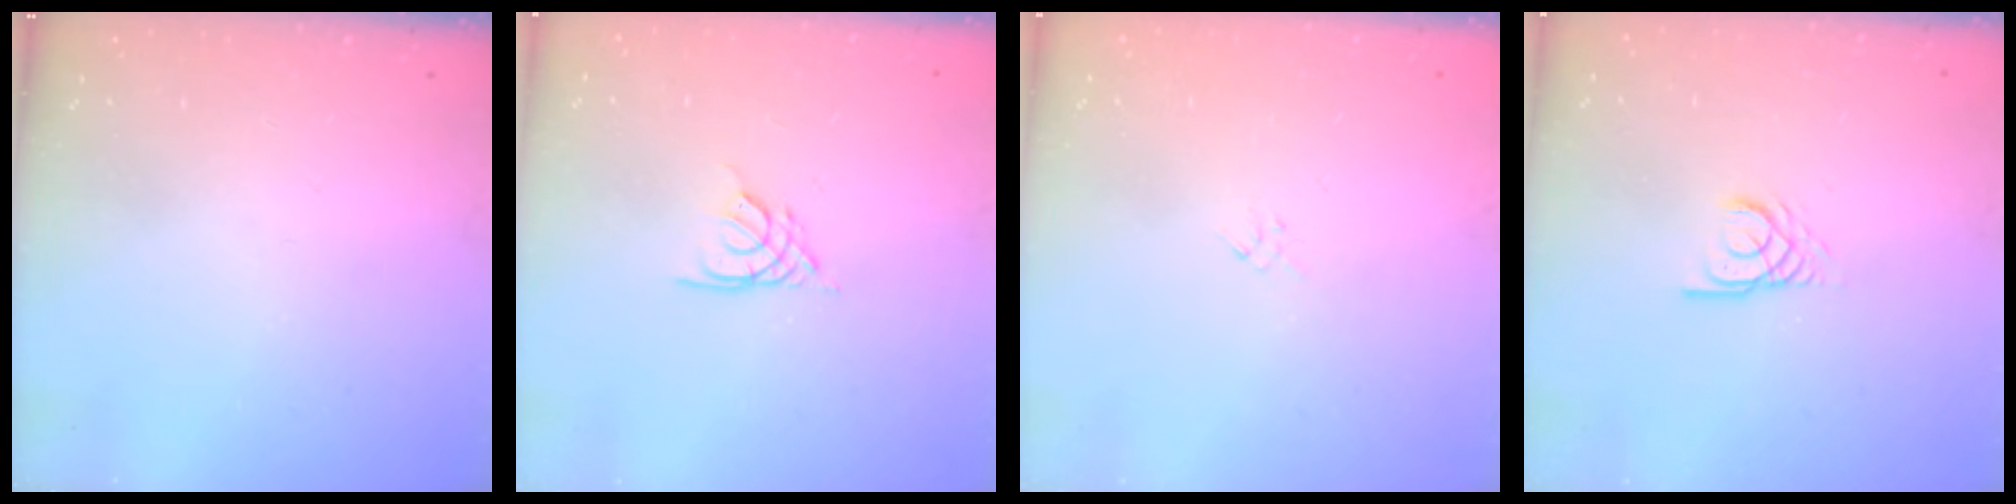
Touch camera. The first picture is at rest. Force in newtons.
{"total": 2.7, "press": 2.7, "slide": 0.4}
{"total": 1.3, "press": 1.3, "slide": 0.4}
{"total": 2.8, "press": 2.8, "slide": 0.1}